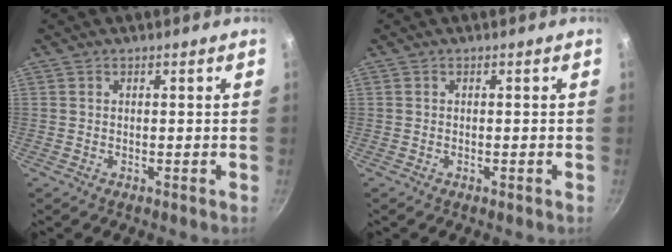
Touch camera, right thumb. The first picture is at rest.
{"total": 0.5, "force": [-0.3, 0.1, 0.4], "torque": [-0.009, 0.004, -0.005]}